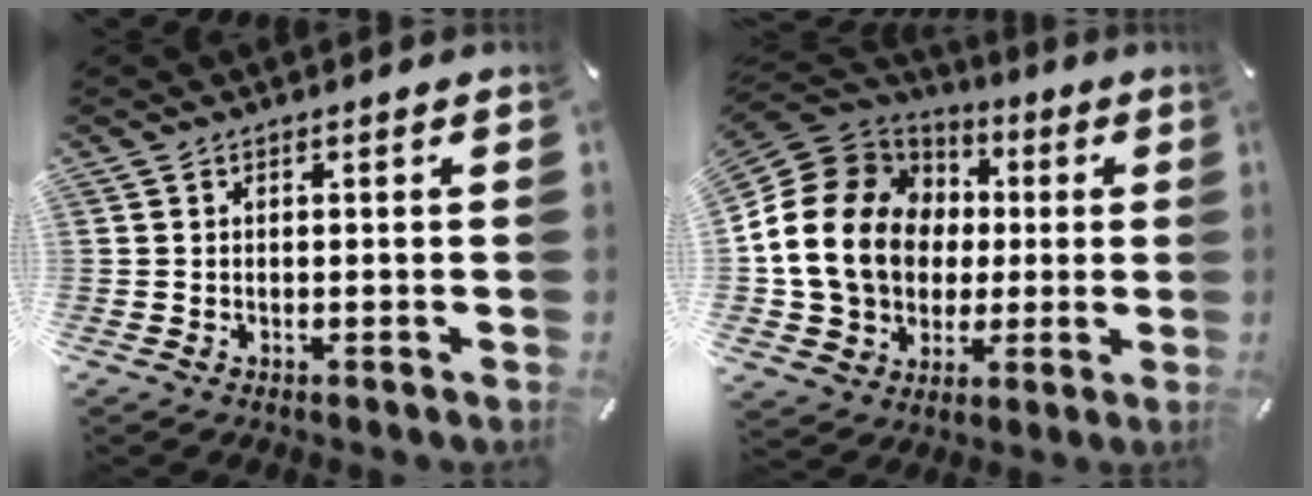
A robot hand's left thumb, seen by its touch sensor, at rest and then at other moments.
{"total": 20.8, "force": [1.3, 17.7, 10.9], "torque": [-0.219, 0.001, 0.033]}